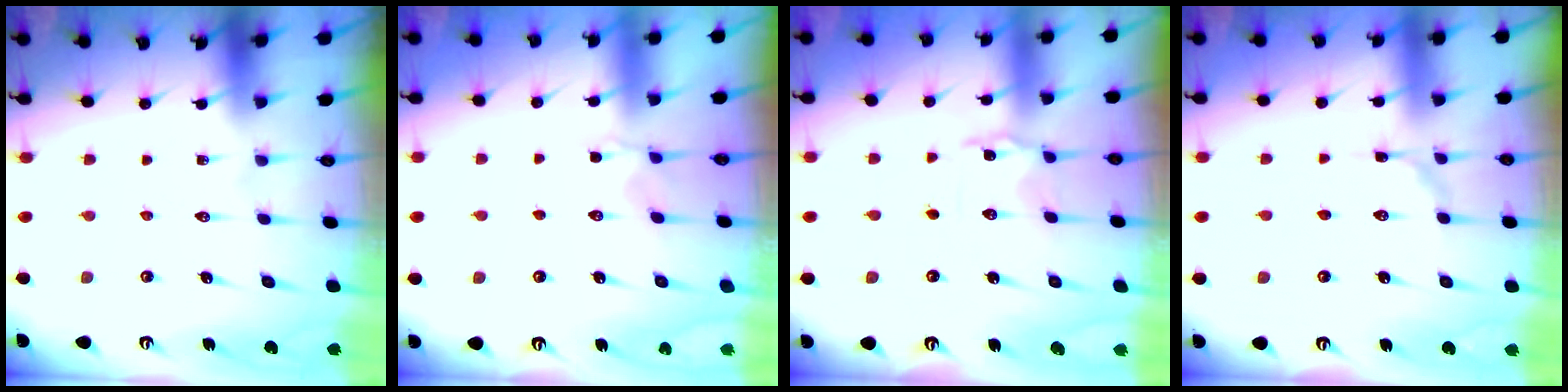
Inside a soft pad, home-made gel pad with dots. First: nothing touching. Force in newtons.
{"total": 2.2, "press": 2.1, "slide": 0.7}
{"total": 1.5, "press": 1.5, "slide": 0.1}
{"total": 1.6, "press": 1.6, "slide": 0.1}